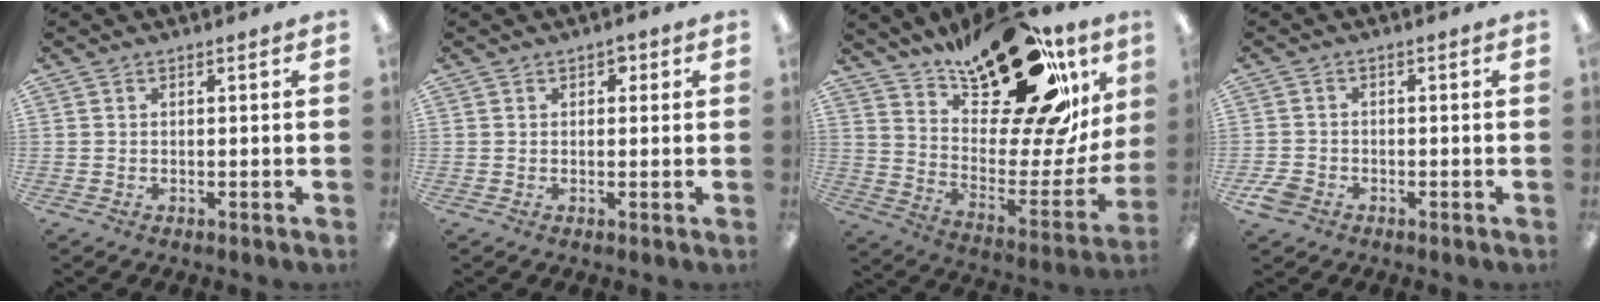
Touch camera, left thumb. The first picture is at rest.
{"total": 1.5, "force": [0.6, 1.1, 0.8], "torque": [0.000, -0.003, 0.007]}
{"total": 27.2, "force": [18.6, 10.1, 17.2], "torque": [-0.229, -0.130, 0.311]}
{"total": 3.8, "force": [-2.5, 2.6, 1.2], "torque": [-0.028, 0.007, -0.048]}